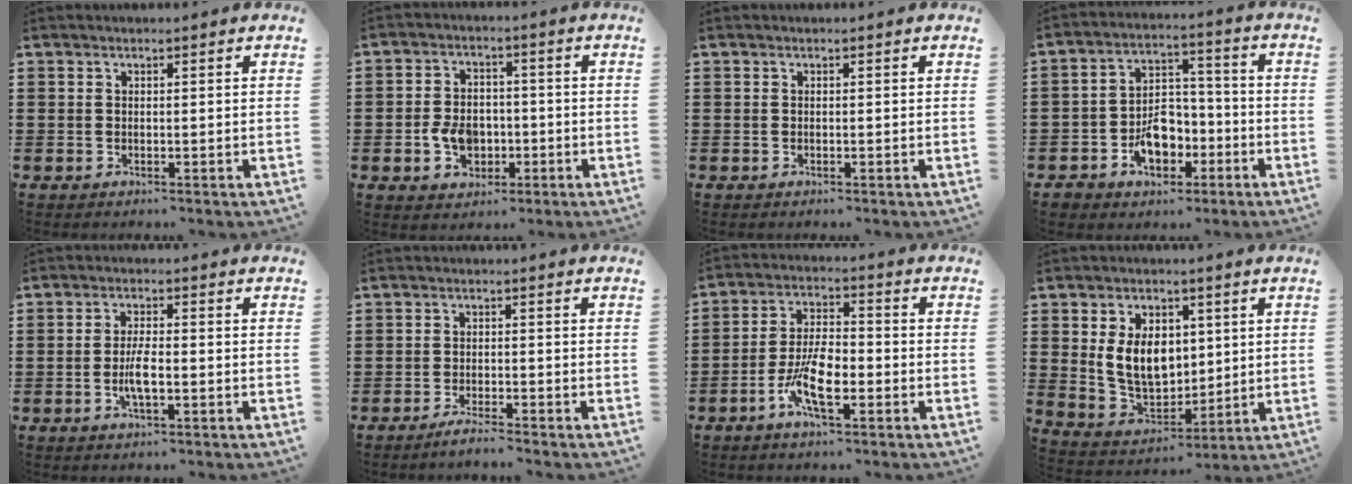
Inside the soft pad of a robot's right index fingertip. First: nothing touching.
{"total": 5.5, "force": [-1.5, 4.1, 3.3], "torque": [-0.081, 0.005, -0.031]}
{"total": 0.0}
{"total": 7.8, "force": [-3.2, 5.6, 4.3], "torque": [-0.071, 0.021, -0.055]}
{"total": 4.3, "force": [-1.2, 1.1, 3.9], "torque": [-0.090, -0.004, -0.028]}
{"total": 2.1, "force": [-2.0, -0.1, 0.6], "torque": [-0.012, 0.001, -0.038]}
{"total": 8.1, "force": [-3.3, 3.0, 6.8], "torque": [-0.149, -0.007, -0.066]}
{"total": 9.3, "force": [1.6, 6.5, 6.5], "torque": [-0.136, 0.009, 0.027]}